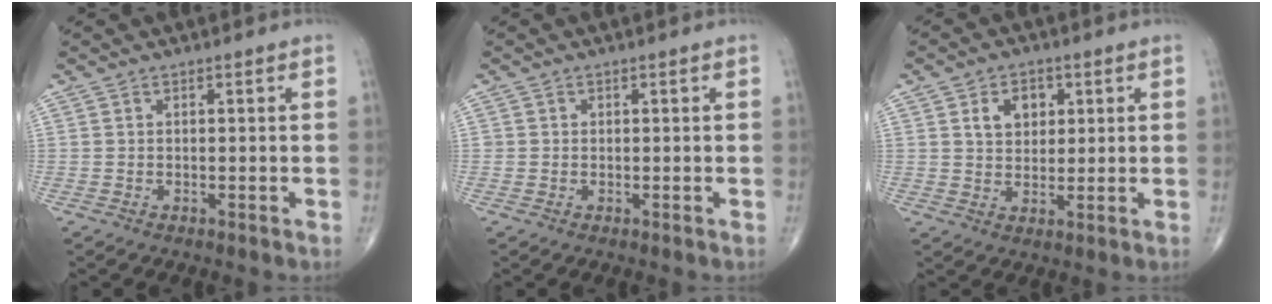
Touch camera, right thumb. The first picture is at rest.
{"total": 0.8, "force": [0.0, 0.8, 0.0], "torque": [0.006, 0.005, -0.001]}
{"total": 6.1, "force": [2.1, 4.4, 3.6], "torque": [-0.029, -0.009, 0.034]}